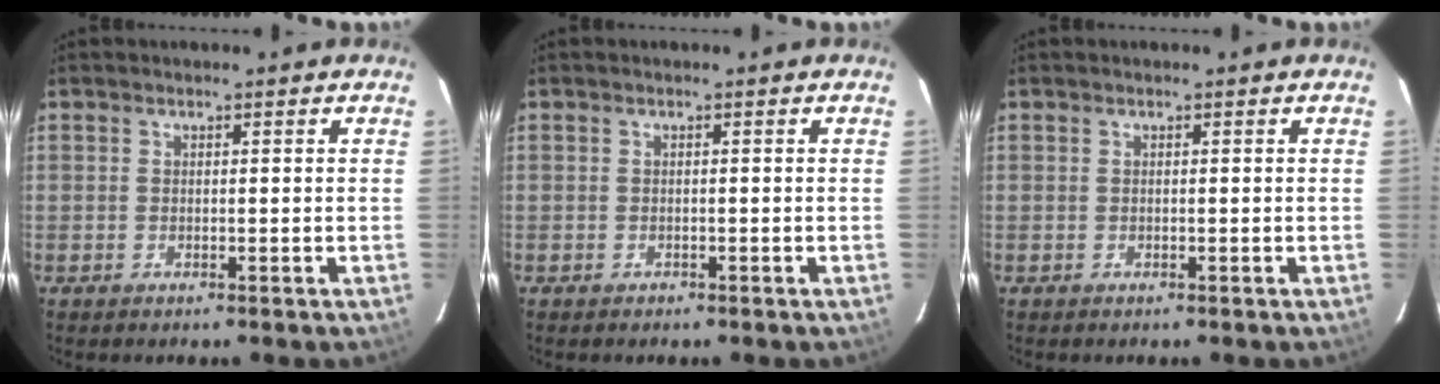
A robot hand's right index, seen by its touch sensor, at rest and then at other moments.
{"total": 0.8, "force": [-0.6, 0.6, 0.0], "torque": [-0.001, 0.001, -0.008]}
{"total": 0.0}